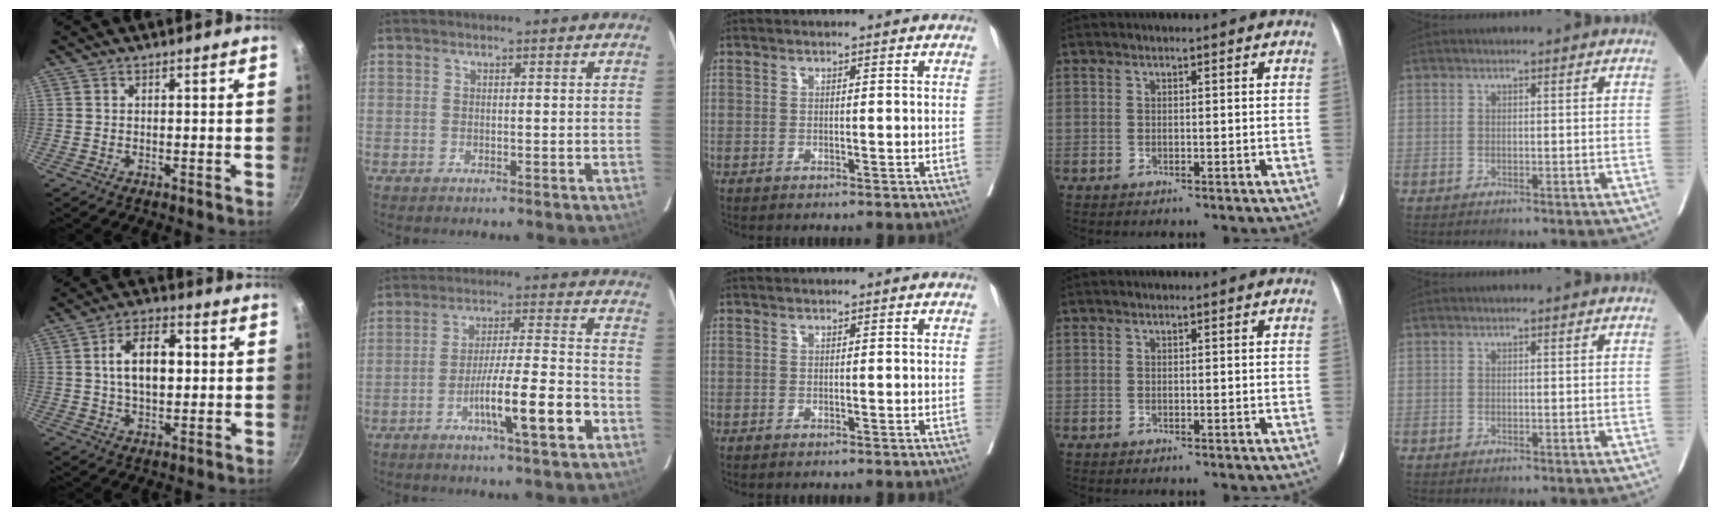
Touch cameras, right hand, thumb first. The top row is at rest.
{"thumb": {"total": 11.0, "force": [1.5, 6.3, 8.9], "torque": [-0.135, 0.011, 0.023]}, "index": {"total": 11.3, "force": [-4.9, 0.2, 10.2], "torque": [-0.168, 0.000, -0.080]}}